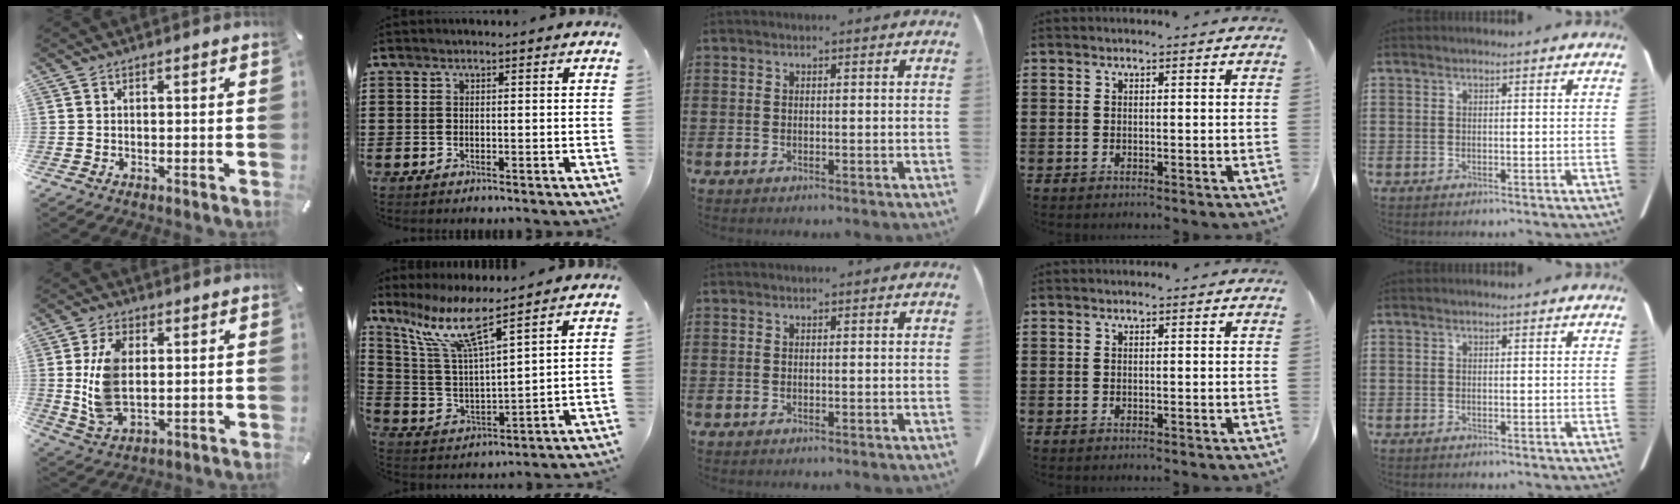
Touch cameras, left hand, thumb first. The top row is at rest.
{"thumb": {"total": 10.8, "force": [1.6, 6.8, 8.3], "torque": [-0.189, -0.003, 0.026]}, "index": {"total": 9.9, "force": [7.0, 1.3, 6.9], "torque": [-0.164, -0.033, 0.119]}}